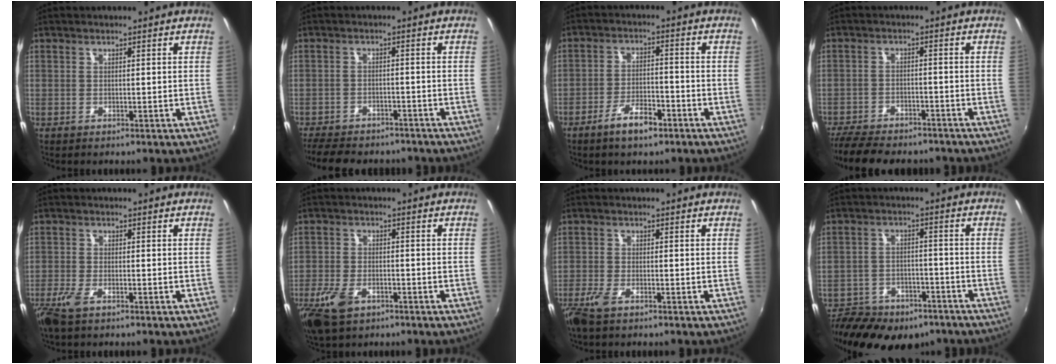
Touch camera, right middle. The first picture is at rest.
{"total": 12.8, "force": [-10.8, 4.6, 5.0], "torque": [-0.120, -0.015, -0.159]}
{"total": 6.5, "force": [-4.3, 2.2, 4.2], "torque": [-0.090, 0.001, -0.072]}
{"total": 14.1, "force": [-11.9, 4.5, 6.0], "torque": [-0.140, -0.025, -0.183]}
{"total": 4.6, "force": [-3.2, 1.5, 3.0], "torque": [-0.079, -0.011, -0.063]}
{"total": 8.5, "force": [-5.0, 4.6, 5.1], "torque": [-0.131, -0.017, -0.093]}
{"total": 4.2, "force": [-3.0, 1.3, 2.6], "torque": [-0.071, -0.009, -0.062]}
{"total": 18.7, "force": [-13.3, 9.6, 8.8], "torque": [-0.200, -0.014, -0.190]}